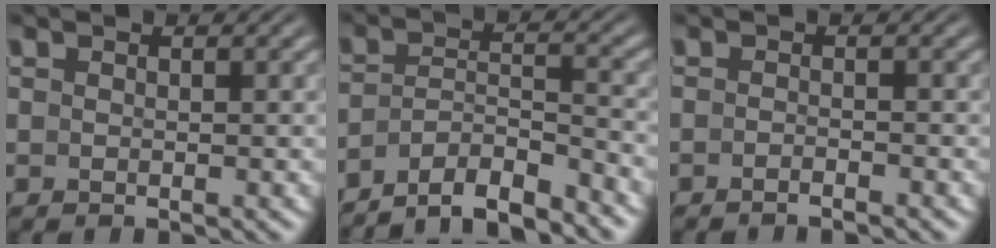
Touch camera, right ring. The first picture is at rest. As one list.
[{"total": 7.8, "force": [-6.1, 4.2, 2.4], "torque": [-0.054, -0.028, -0.100]}, {"total": 1.5, "force": [-1.5, -0.3, 0.3], "torque": [-0.008, -0.001, -0.027]}]